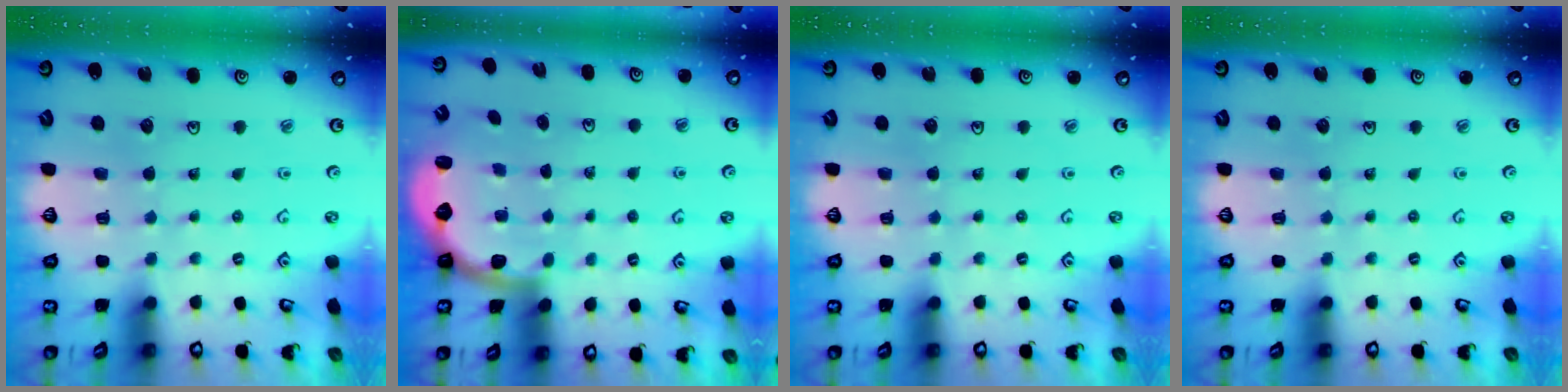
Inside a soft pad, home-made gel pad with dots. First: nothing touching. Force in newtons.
{"total": 2.6, "press": 1.9, "slide": 1.7}
{"total": 0.0}
{"total": 0.0}